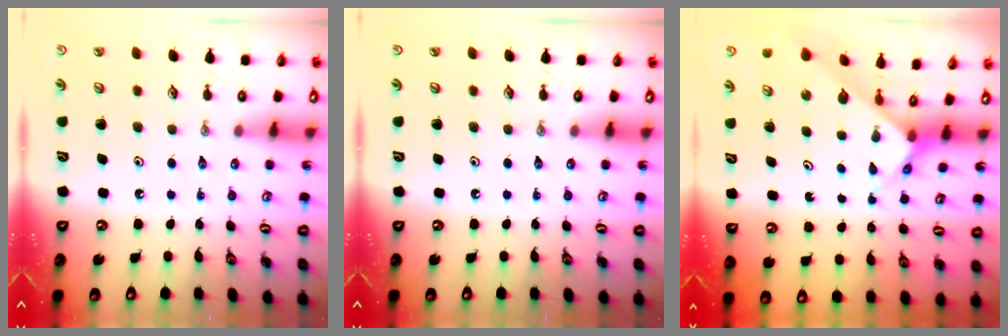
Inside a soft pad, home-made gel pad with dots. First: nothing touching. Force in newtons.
{"total": 0.0}
{"total": 2.9, "press": 2.9, "slide": 0.2}